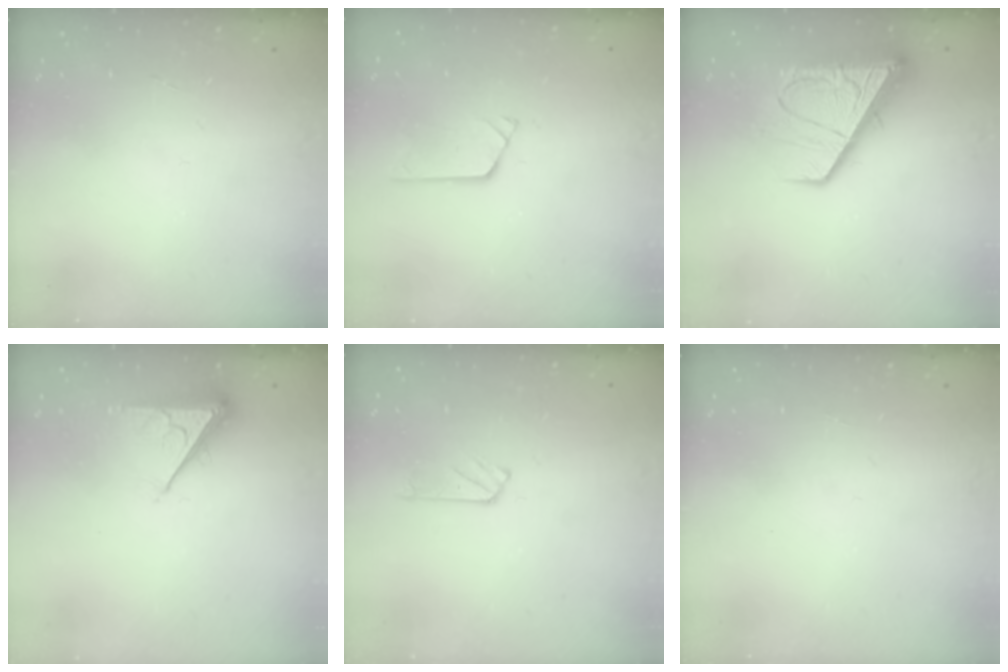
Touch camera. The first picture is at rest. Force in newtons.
{"total": 2.4, "press": 2.4, "slide": 0.2}
{"total": 13.6, "press": 13.5, "slide": 1.7}
{"total": 6.0, "press": 6.0, "slide": 0.9}
{"total": 3.1, "press": 3.1, "slide": 0.4}
{"total": 0.0}